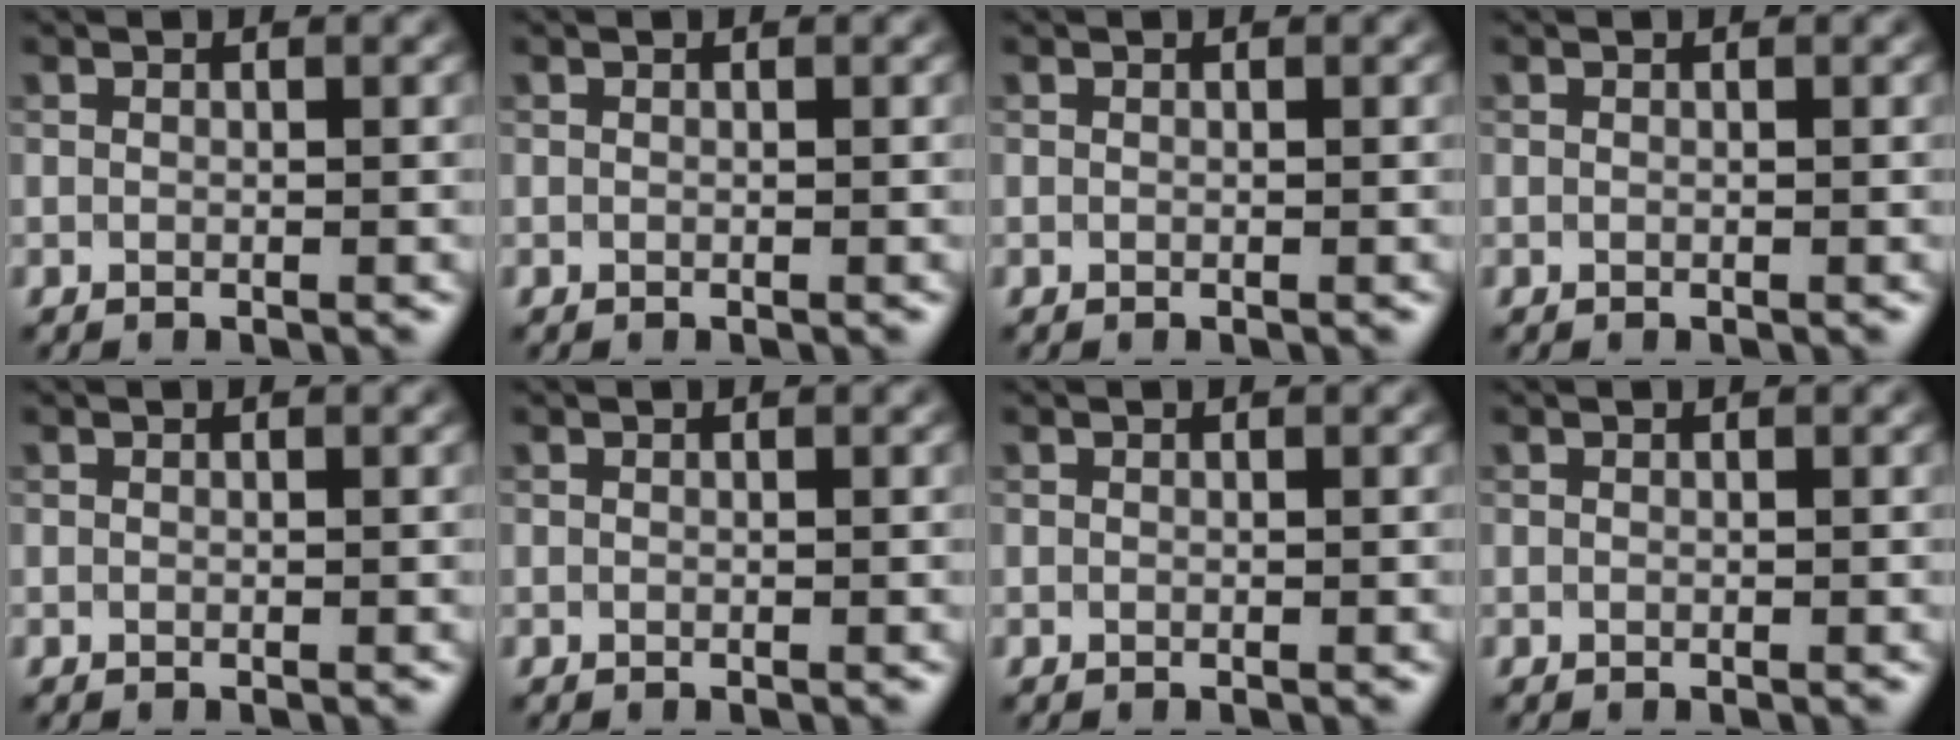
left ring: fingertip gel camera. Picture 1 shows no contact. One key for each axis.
{"total": 0.0}
{"total": 0.0}
{"total": 0.0}
{"total": 0.0}
{"total": 0.0}
{"total": 0.0}
{"total": 0.0}